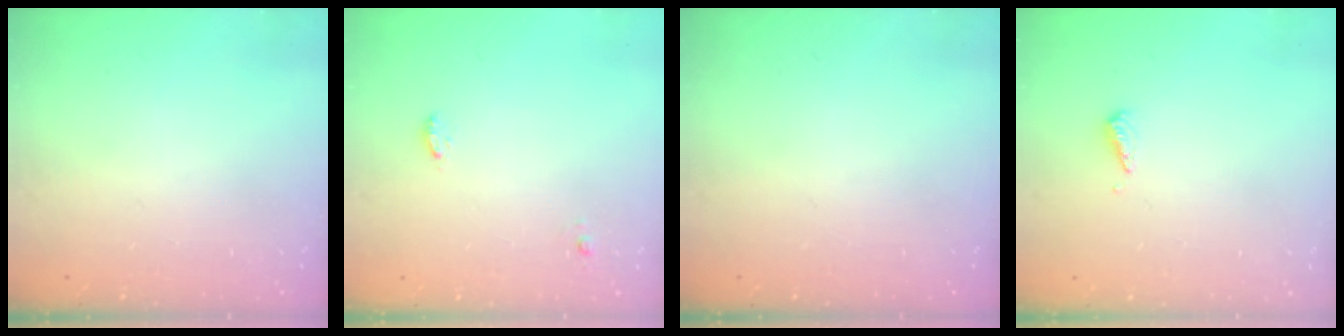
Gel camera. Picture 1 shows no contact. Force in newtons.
{"total": 5.9, "press": 4.3, "slide": 4.1}
{"total": 0.0}
{"total": 3.0, "press": 3.0, "slide": 0.2}